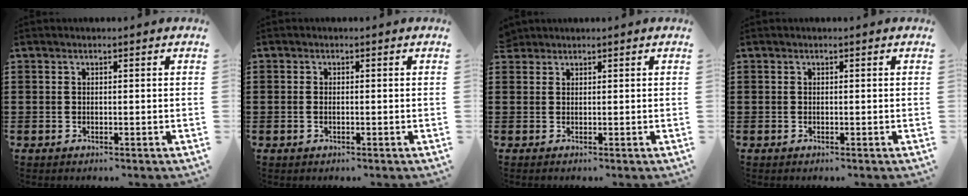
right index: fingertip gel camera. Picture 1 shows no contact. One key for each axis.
{"total": 0.8, "fx": -0.1, "fy": 0.3, "fz": 0.7, "tx": -0.016, "ty": 0.001, "tz": -0.003}
{"total": 1.3, "fx": 1.1, "fy": 0.7, "fz": -0.2, "tx": -0.001, "ty": 0.003, "tz": 0.024}
{"total": 0.0}